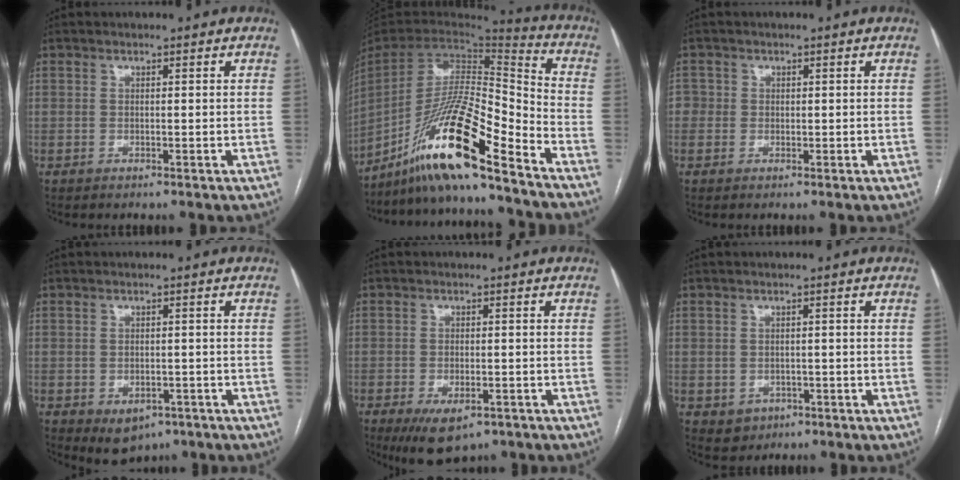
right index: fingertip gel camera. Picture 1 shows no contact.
{"total": 19.3, "force": [-13.8, 0.8, 13.5], "torque": [-0.282, -0.013, -0.255]}
{"total": 2.4, "force": [0.0, 2.3, 0.5], "torque": [0.002, 0.008, -0.002]}
{"total": 4.7, "force": [-2.5, 3.3, 2.2], "torque": [-0.031, -0.003, -0.024]}
{"total": 7.0, "force": [-4.3, 3.1, 4.5], "torque": [-0.075, -0.010, -0.062]}
{"total": 3.2, "force": [-1.1, 2.9, 0.8], "torque": [-0.011, 0.003, -0.005]}